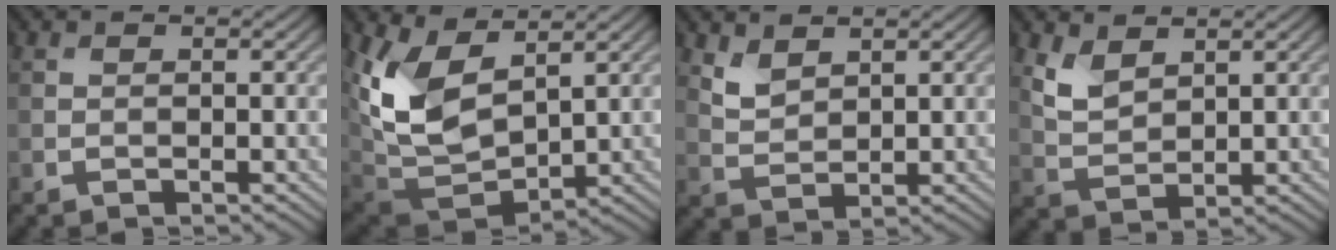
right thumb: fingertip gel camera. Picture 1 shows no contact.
{"total": 12.5, "force": [4.9, 7.0, 9.1], "torque": [-0.226, -0.009, 0.108]}
{"total": 3.1, "force": [2.2, 1.5, 1.5], "torque": [-0.041, -0.005, 0.052]}
{"total": 4.0, "force": [2.5, 2.1, 2.3], "torque": [-0.062, -0.005, 0.055]}